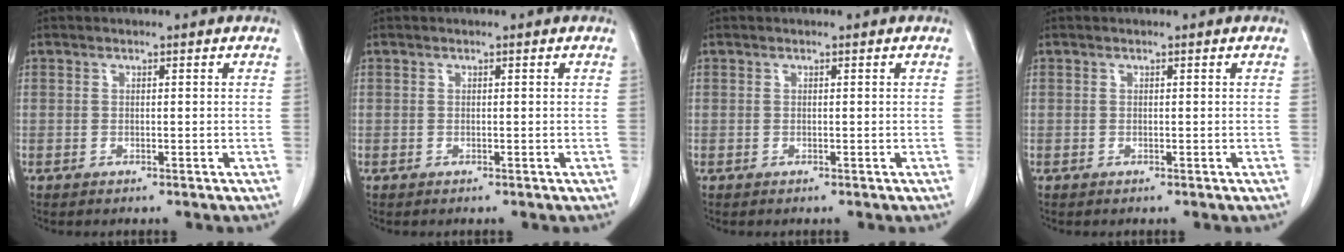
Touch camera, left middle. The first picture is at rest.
{"total": 0.0}
{"total": 0.0}
{"total": 0.0}